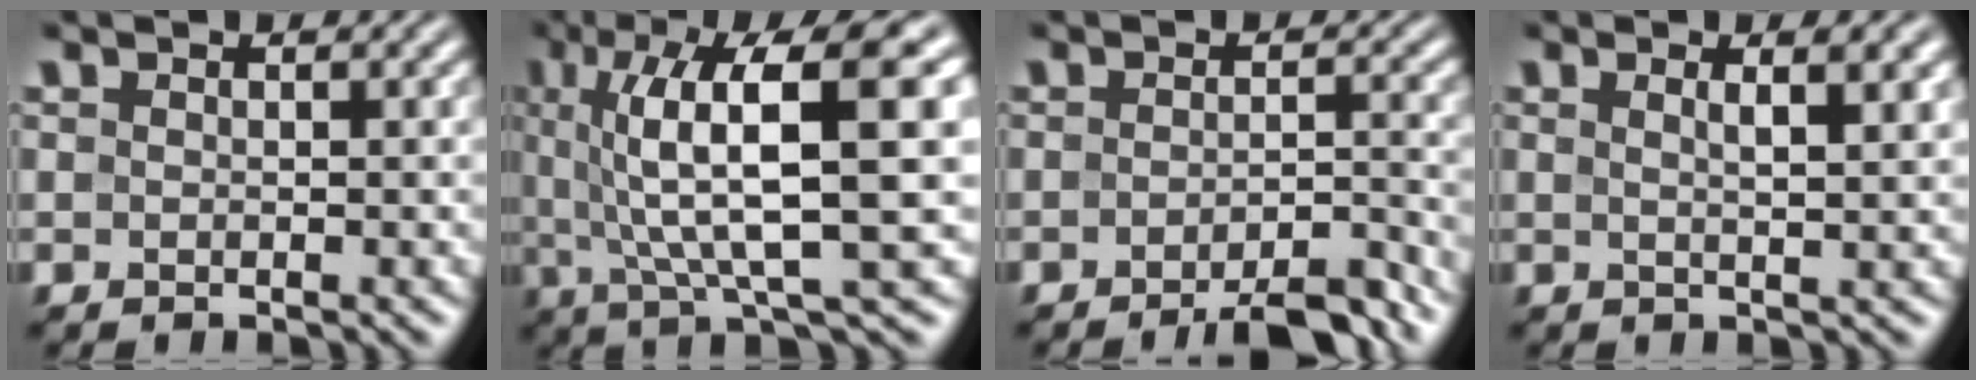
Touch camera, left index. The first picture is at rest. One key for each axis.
{"total": 12.1, "fx": 3.6, "fy": 2.6, "fz": 11.2, "tx": -0.167, "ty": 0.020, "tz": 0.063}
{"total": 4.7, "fx": -3.6, "fy": 0.9, "fz": 2.9, "tx": -0.035, "ty": 0.006, "tz": -0.053}
{"total": 3.6, "fx": 1.4, "fy": 1.0, "fz": 3.2, "tx": -0.033, "ty": 0.006, "tz": 0.007}